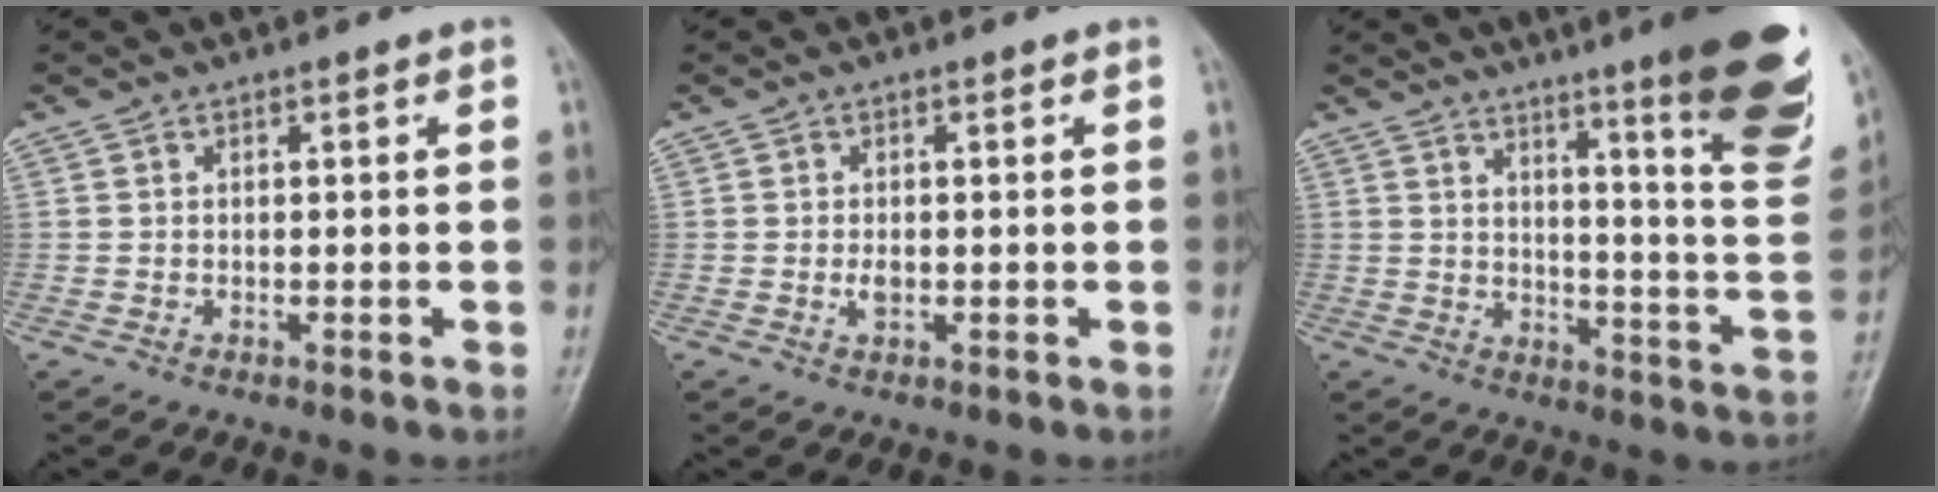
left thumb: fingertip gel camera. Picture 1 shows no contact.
{"total": 1.6, "force": [-0.1, 1.0, 1.3], "torque": [-0.020, -0.002, -0.003]}
{"total": 22.5, "force": [13.9, 3.0, 17.4], "torque": [-0.203, -0.079, 0.183]}